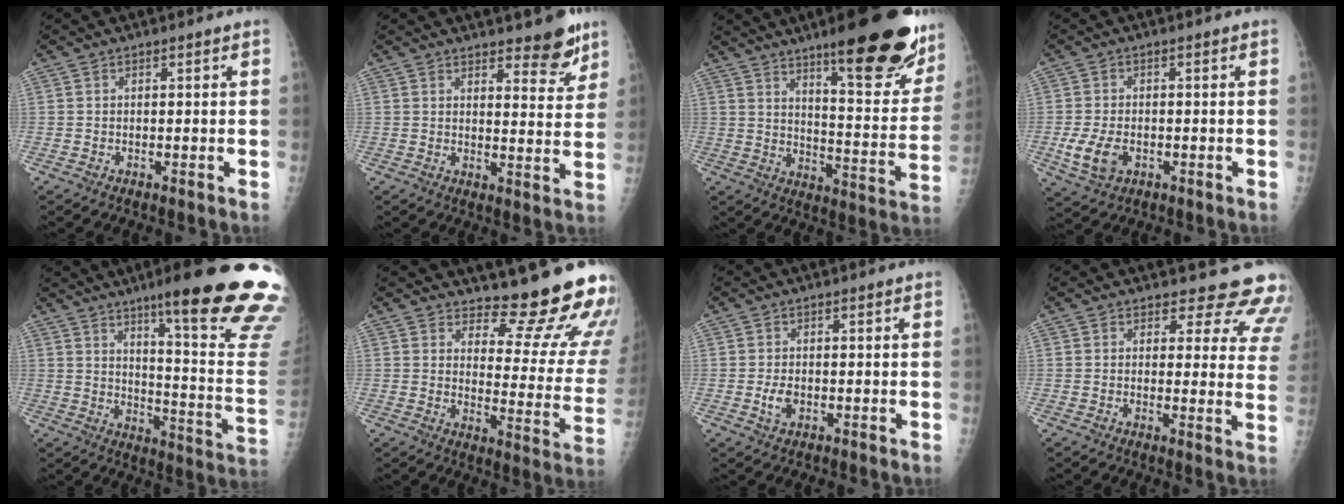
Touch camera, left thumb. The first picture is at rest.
{"total": 7.3, "force": [5.5, 2.2, 4.2], "torque": [-0.027, -0.040, 0.075]}
{"total": 24.5, "force": [15.6, 5.6, 18.1], "torque": [-0.212, -0.084, 0.225]}
{"total": 6.0, "force": [-1.5, 3.9, 4.2], "torque": [-0.087, -0.003, -0.021]}
{"total": 26.2, "force": [17.1, 2.4, 19.7], "torque": [-0.213, -0.091, 0.235]}
{"total": 16.1, "force": [14.9, 2.5, 5.5], "torque": [-0.031, -0.174, 0.177]}
{"total": 2.5, "force": [-0.3, 1.5, 1.9], "torque": [-0.037, -0.003, -0.003]}
{"total": 13.0, "force": [11.9, 4.6, 2.4], "torque": [0.023, -0.090, 0.106]}